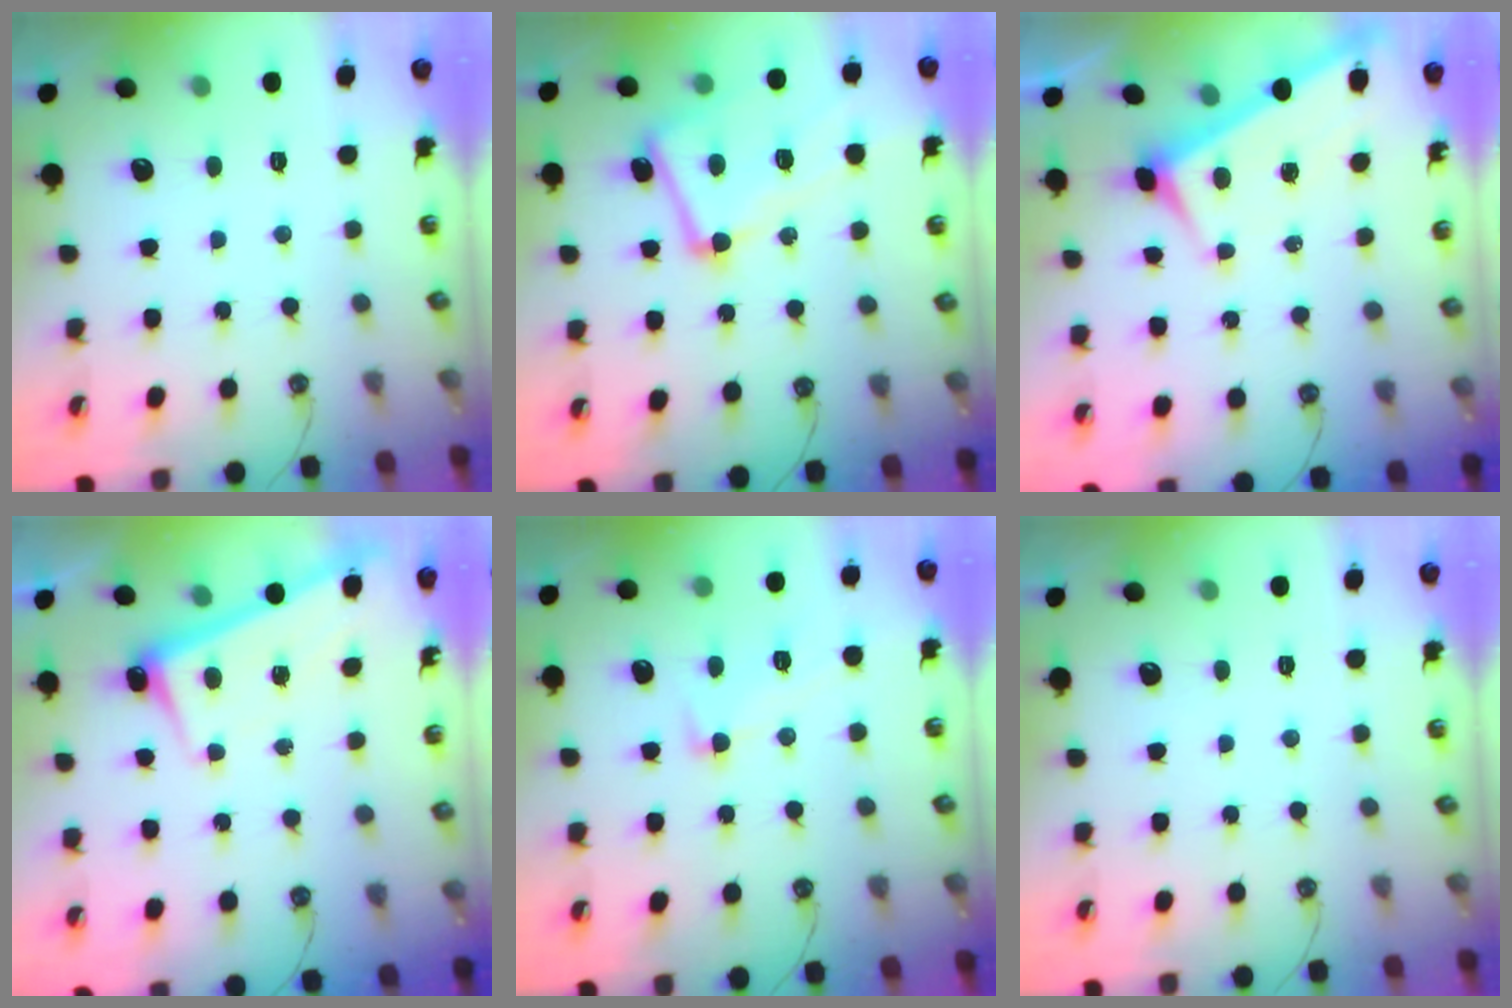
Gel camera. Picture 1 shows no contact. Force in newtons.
{"total": 7.6, "press": 7.4, "slide": 1.4}
{"total": 3.5, "press": 3.4, "slide": 0.3}
{"total": 2.7, "press": 2.6, "slide": 0.4}
{"total": 1.4, "press": 1.0, "slide": 1.0}
{"total": 0.0}